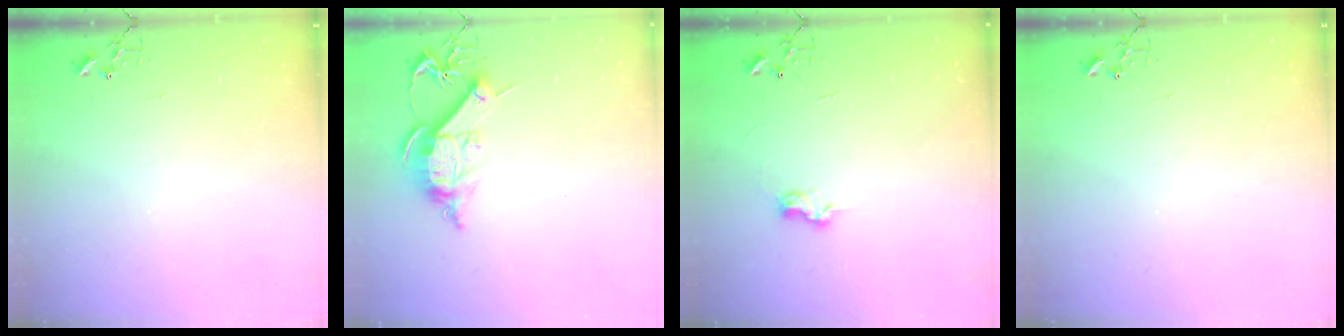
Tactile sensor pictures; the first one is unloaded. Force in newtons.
{"total": 12.5, "press": 12.5, "slide": 0.7}
{"total": 6.7, "press": 6.7, "slide": 0.1}
{"total": 0.0}